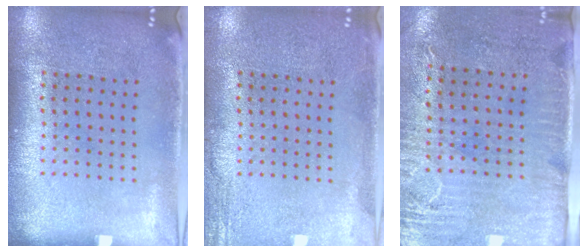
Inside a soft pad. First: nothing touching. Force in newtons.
{"total": 2.2, "press": 2.2, "slide": 0.4}
{"total": 3.0, "press": 2.5, "slide": 1.7}